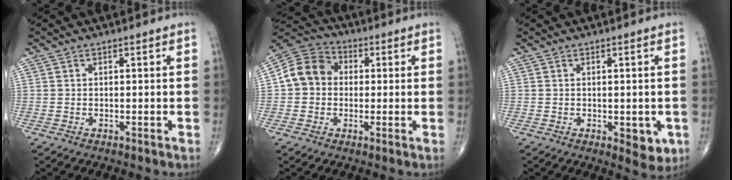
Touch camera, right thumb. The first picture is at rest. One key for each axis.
{"total": 9.7, "fx": 0.5, "fy": 8.4, "fz": 4.8, "tx": -0.073, "ty": 0.026, "tz": -0.006}
{"total": 4.7, "fx": -1.1, "fy": 2.4, "fz": 3.9, "tx": -0.028, "ty": -0.008, "tz": -0.007}